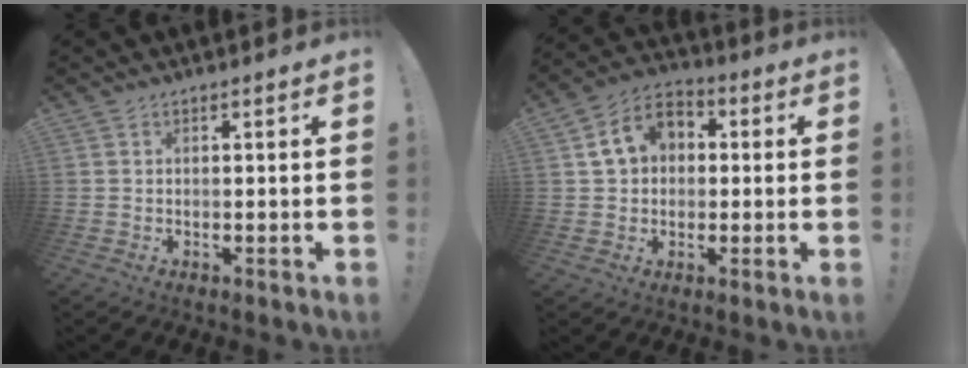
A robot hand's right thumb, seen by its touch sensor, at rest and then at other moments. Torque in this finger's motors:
{"motor_torque": [1.14, 1.89, 0.76, -0.09, 0.01]}